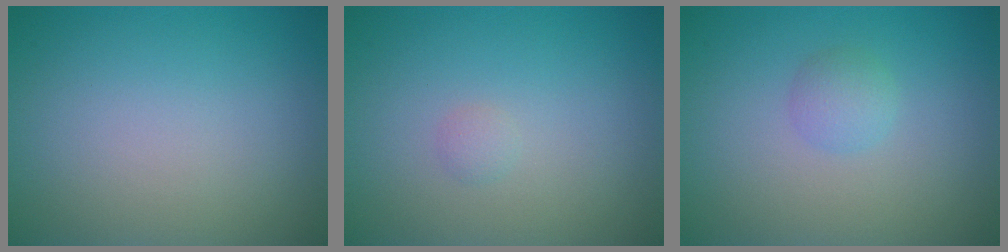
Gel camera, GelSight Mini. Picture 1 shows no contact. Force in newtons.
{"total": 0.6, "press": 0.6, "slide": 0.0}
{"total": 1.5, "press": 1.5, "slide": 0.1}